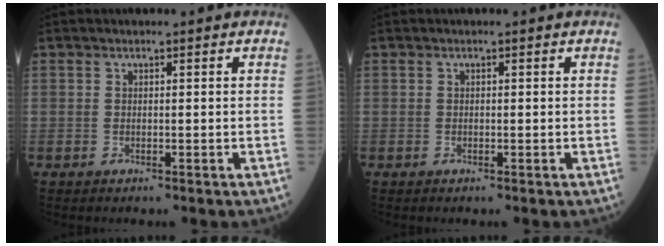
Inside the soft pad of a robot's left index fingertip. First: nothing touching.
{"total": 0.0}